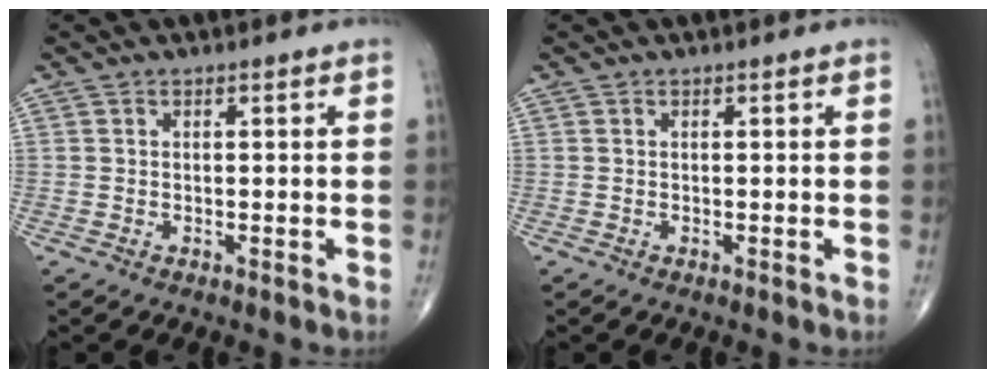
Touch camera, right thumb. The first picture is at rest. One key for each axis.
{"total": 0.0}